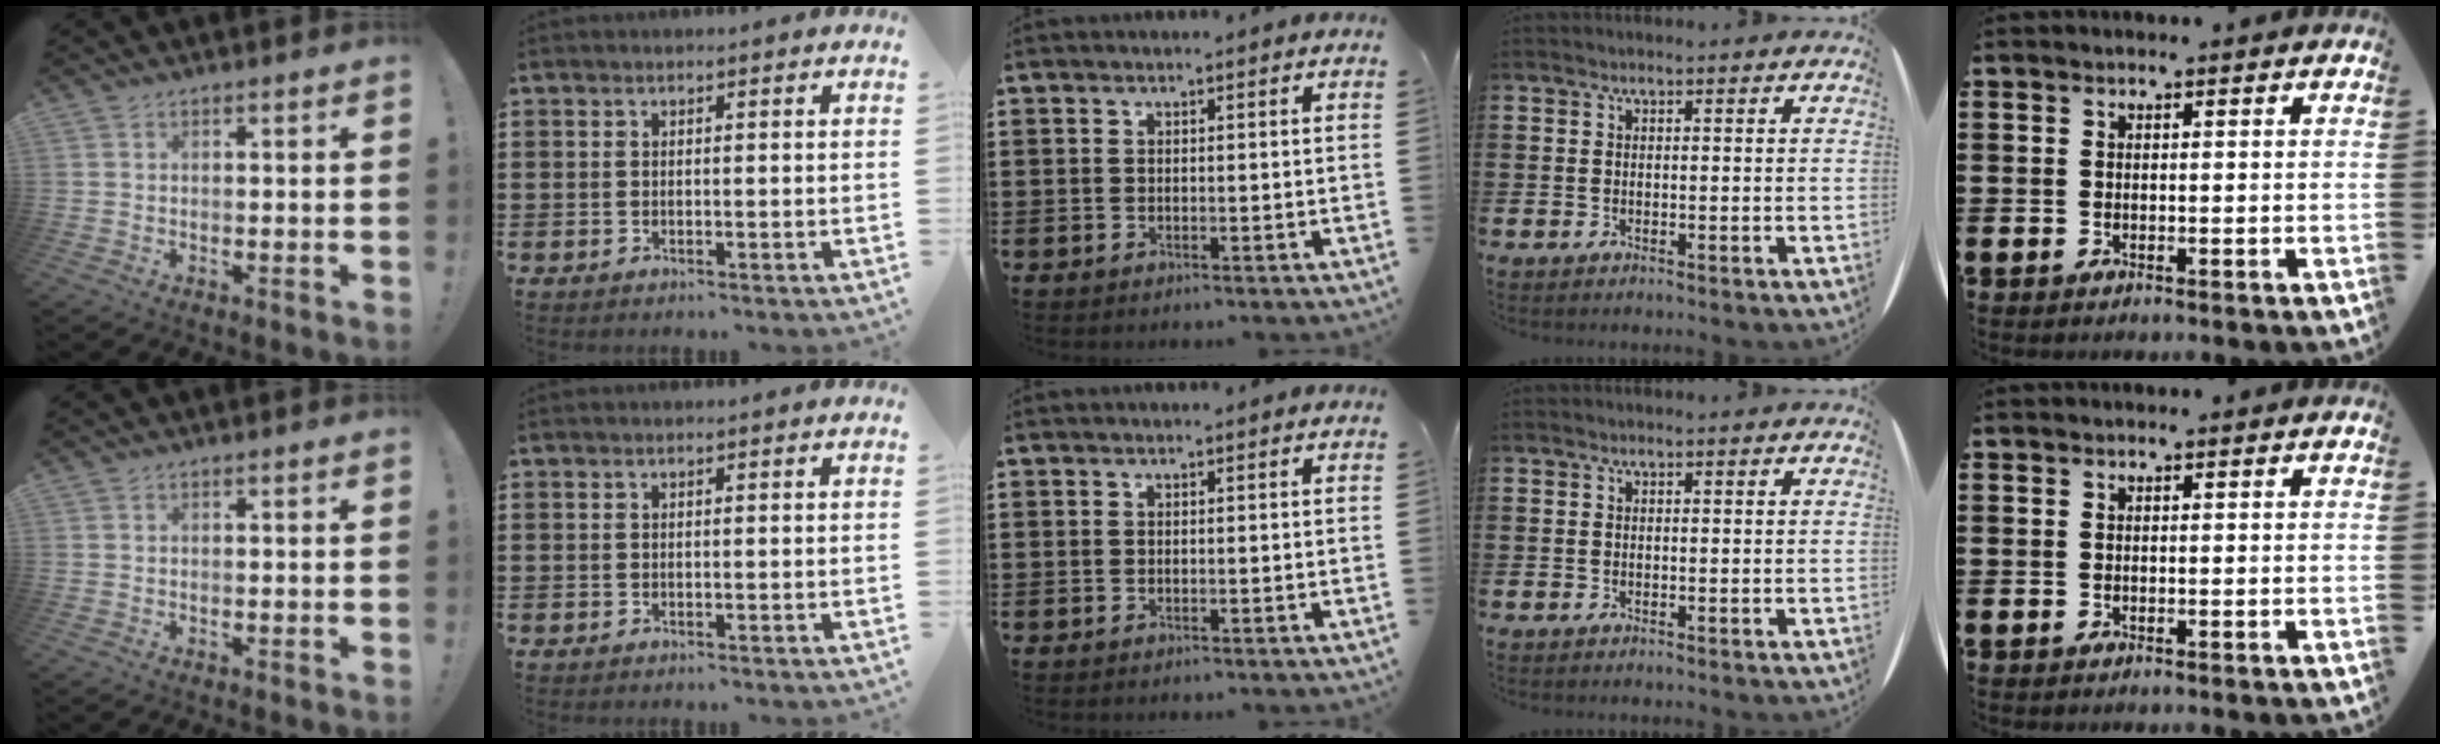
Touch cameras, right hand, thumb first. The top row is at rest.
{}